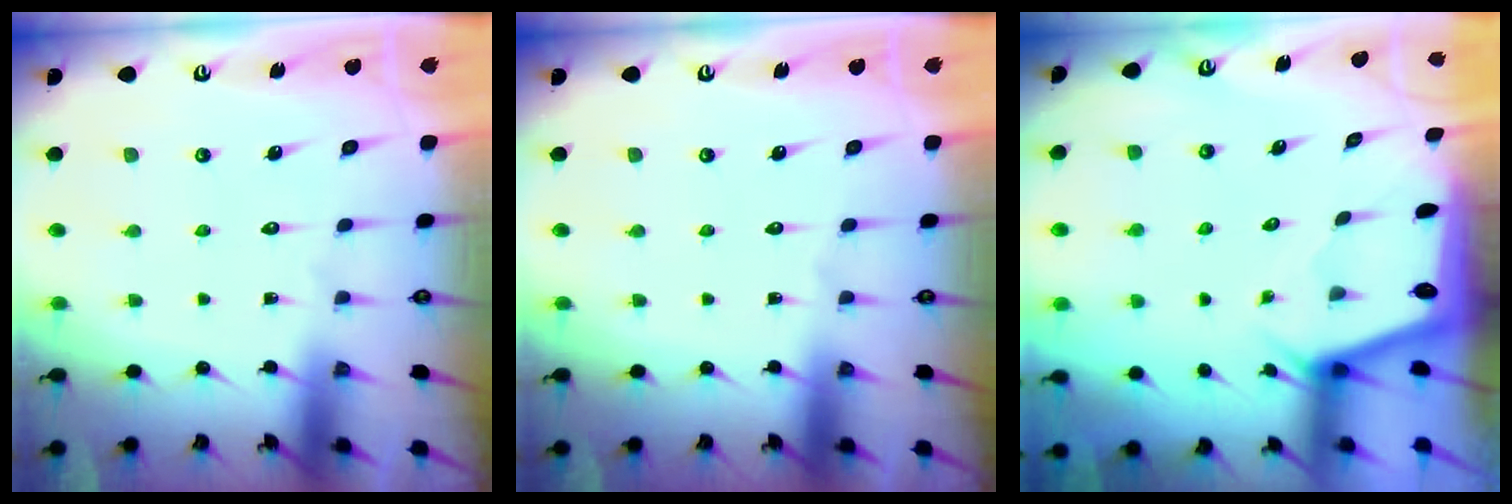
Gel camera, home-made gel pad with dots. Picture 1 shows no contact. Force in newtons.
{"total": 0.0}
{"total": 1.9, "press": 1.9, "slide": 0.2}